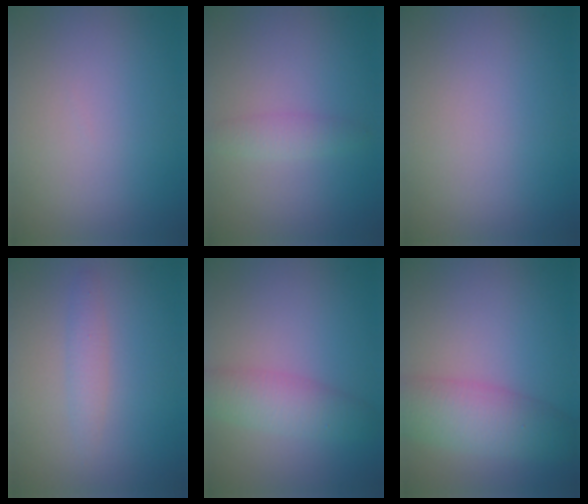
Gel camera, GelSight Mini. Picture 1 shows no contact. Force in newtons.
{"total": 1.5, "press": 1.5, "slide": 0.0}
{"total": 0.0}
{"total": 1.5, "press": 1.5, "slide": 0.0}
{"total": 3.5, "press": 3.5, "slide": 0.1}
{"total": 5.6, "press": 5.6, "slide": 0.2}